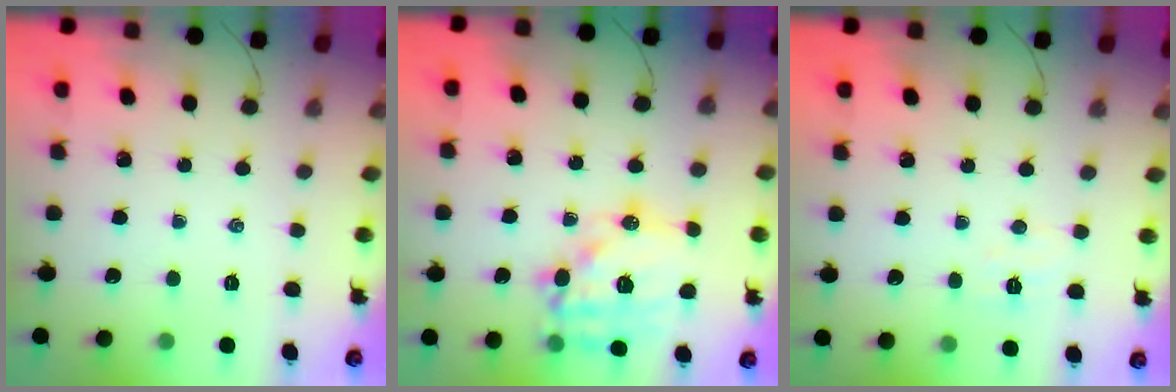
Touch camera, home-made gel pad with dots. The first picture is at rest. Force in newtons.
{"total": 17.5, "press": 17.2, "slide": 3.0}
{"total": 3.9, "press": 3.8, "slide": 1.0}